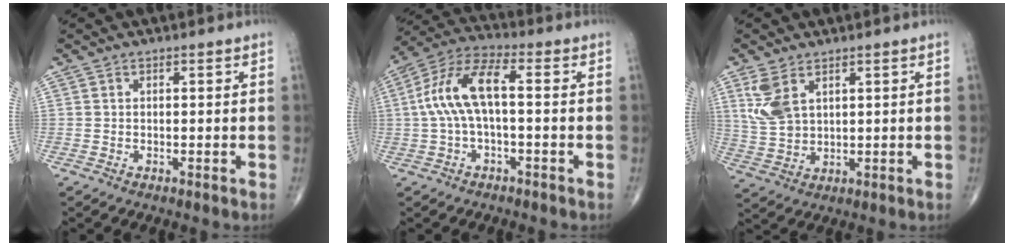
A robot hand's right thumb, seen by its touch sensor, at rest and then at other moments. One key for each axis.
{"total": 11.3, "fx": 0.1, "fy": 4.5, "fz": 10.3, "tx": -0.222, "ty": 0.042, "tz": -0.003}
{"total": 6.8, "fx": 3.2, "fy": 3.7, "fz": 4.7, "tx": -0.099, "ty": -0.009, "tz": 0.077}